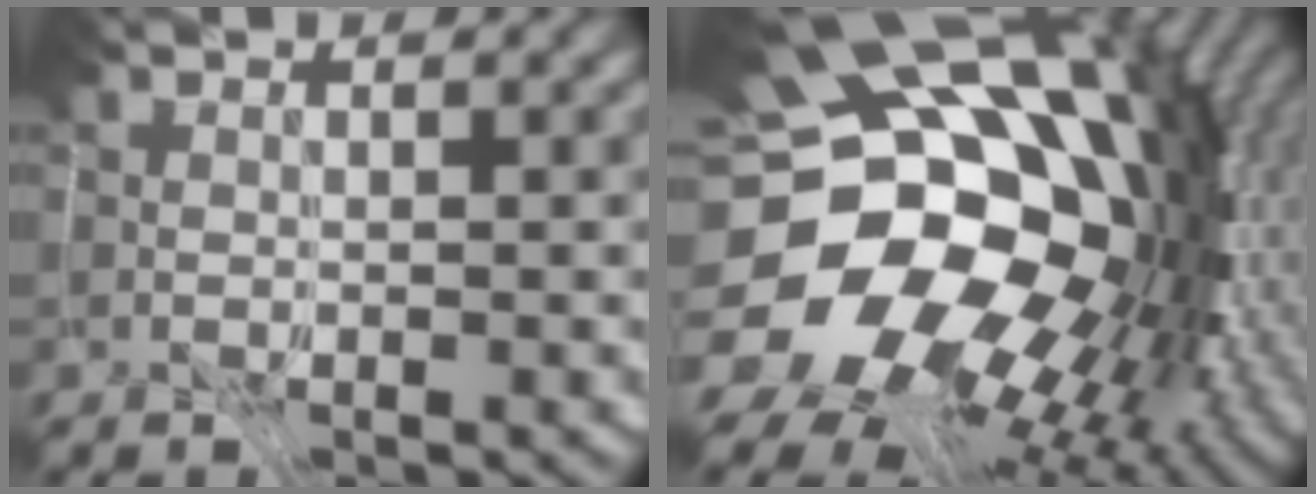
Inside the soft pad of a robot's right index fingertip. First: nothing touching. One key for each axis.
{"total": 15.9, "fx": -2.5, "fy": 10.1, "fz": 12.0, "tx": -0.178, "ty": -0.053, "tz": -0.014}